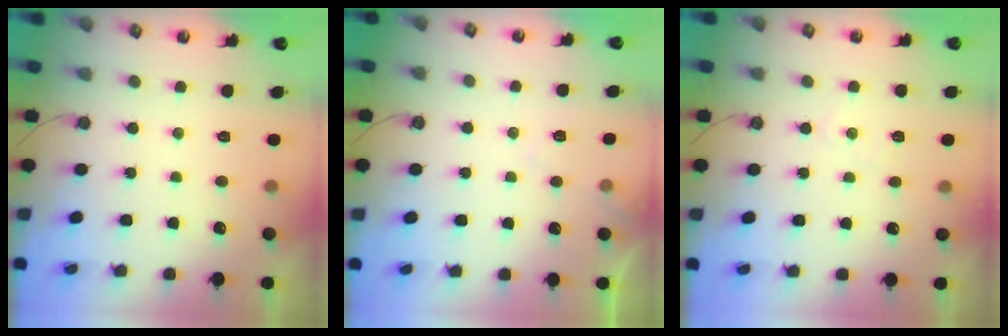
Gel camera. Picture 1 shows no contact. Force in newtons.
{"total": 4.5, "press": 4.4, "slide": 0.7}
{"total": 4.2, "press": 4.2, "slide": 0.7}